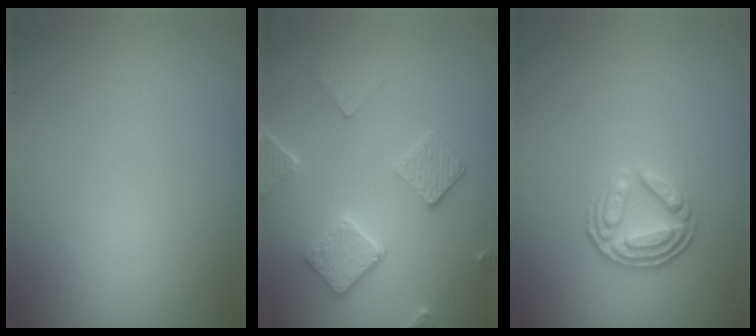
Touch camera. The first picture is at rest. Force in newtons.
{"total": 4.4, "press": 3.7, "slide": 2.4}
{"total": 3.7, "press": 2.8, "slide": 2.5}